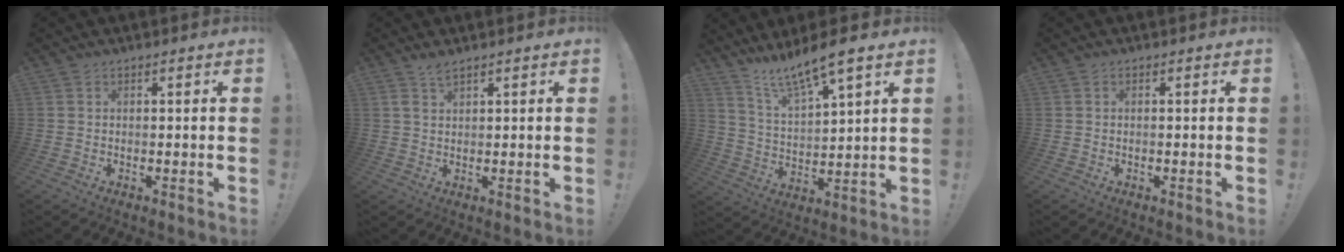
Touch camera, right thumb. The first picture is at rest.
{"total": 2.8, "force": [2.3, 0.8, 1.5], "torque": [-0.017, -0.013, 0.039]}
{"total": 10.4, "force": [9.1, 0.7, 5.0], "torque": [-0.095, -0.068, 0.156]}
{"total": 0.0}